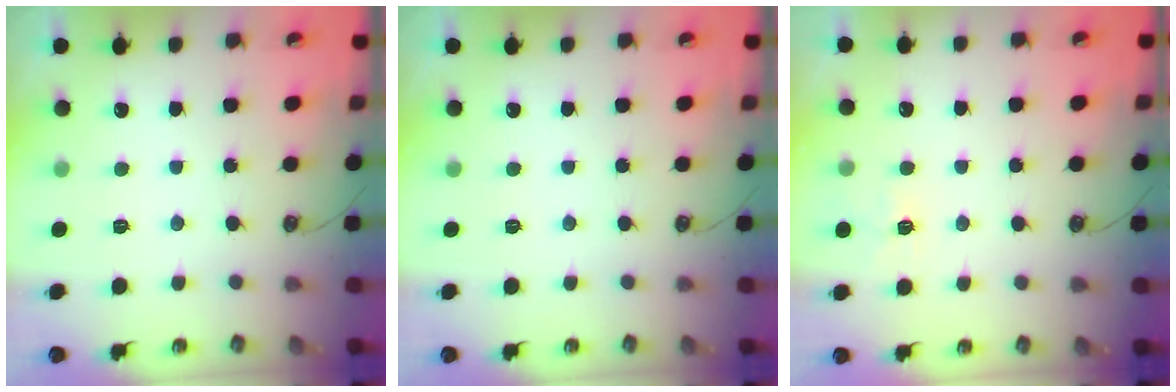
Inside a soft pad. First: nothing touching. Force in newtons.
{"total": 0.0}
{"total": 3.6, "press": 3.6, "slide": 0.3}